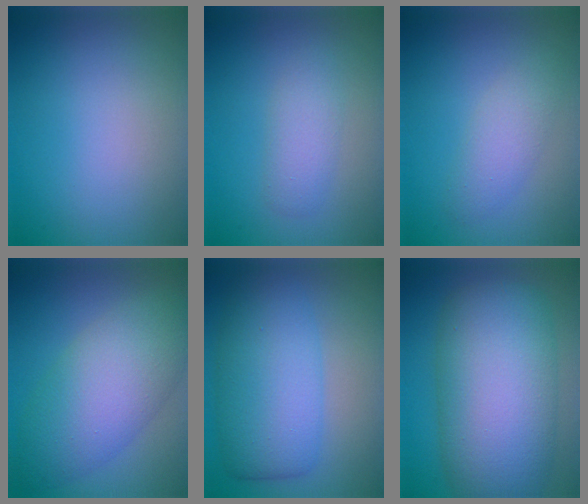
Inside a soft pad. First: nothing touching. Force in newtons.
{"total": 2.2, "press": 2.2, "slide": 0.0}
{"total": 2.3, "press": 2.3, "slide": 0.0}
{"total": 7.8, "press": 7.8, "slide": 0.4}
{"total": 7.1, "press": 7.1, "slide": 0.2}
{"total": 12.7, "press": 12.7, "slide": 0.4}